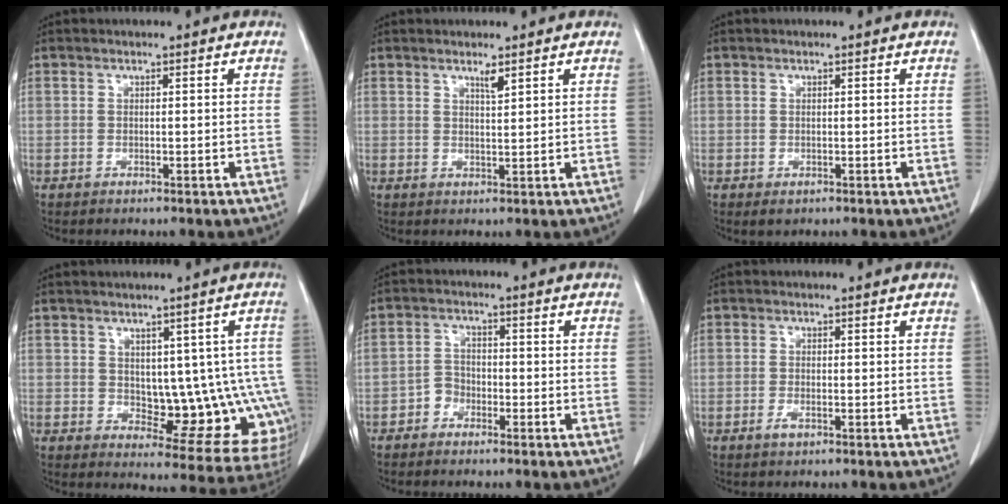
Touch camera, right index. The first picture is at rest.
{"total": 1.6, "force": [1.2, 0.0, 1.1], "torque": [-0.021, -0.005, 0.021]}
{"total": 0.9, "force": [-0.3, 0.8, 0.3], "torque": [-0.005, 0.002, 0.001]}
{"total": 11.9, "force": [0.2, 5.6, 10.5], "torque": [-0.108, 0.006, 0.020]}
{"total": 2.7, "force": [-1.7, 1.9, 0.7], "torque": [-0.009, 0.010, -0.037]}
{"total": 1.4, "force": [-0.9, 0.5, 1.0], "torque": [-0.020, 0.000, -0.014]}